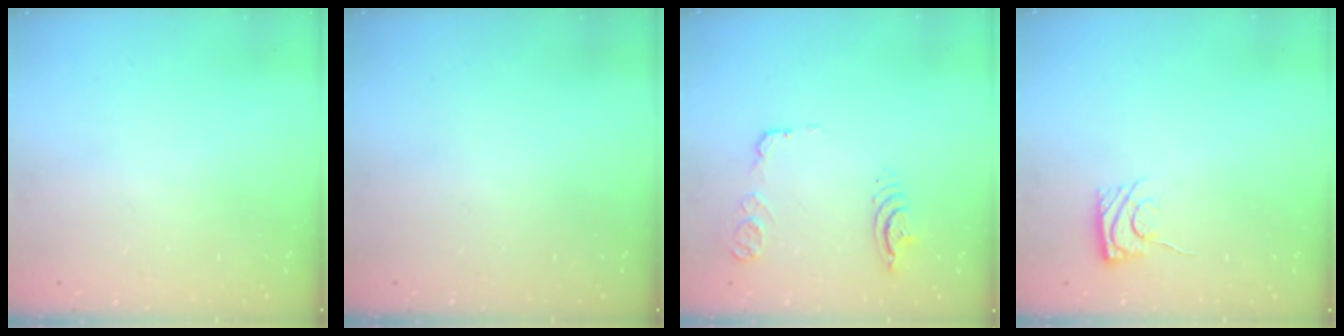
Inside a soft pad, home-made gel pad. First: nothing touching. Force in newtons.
{"total": 0.0}
{"total": 10.8, "press": 10.7, "slide": 1.4}
{"total": 6.1, "press": 5.9, "slide": 1.6}